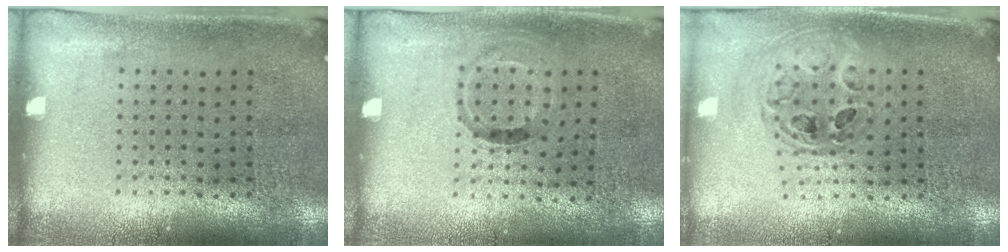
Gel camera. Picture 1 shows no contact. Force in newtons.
{"total": 0.8, "press": 0.5, "slide": 0.6}
{"total": 0.8, "press": 0.8, "slide": 0.1}